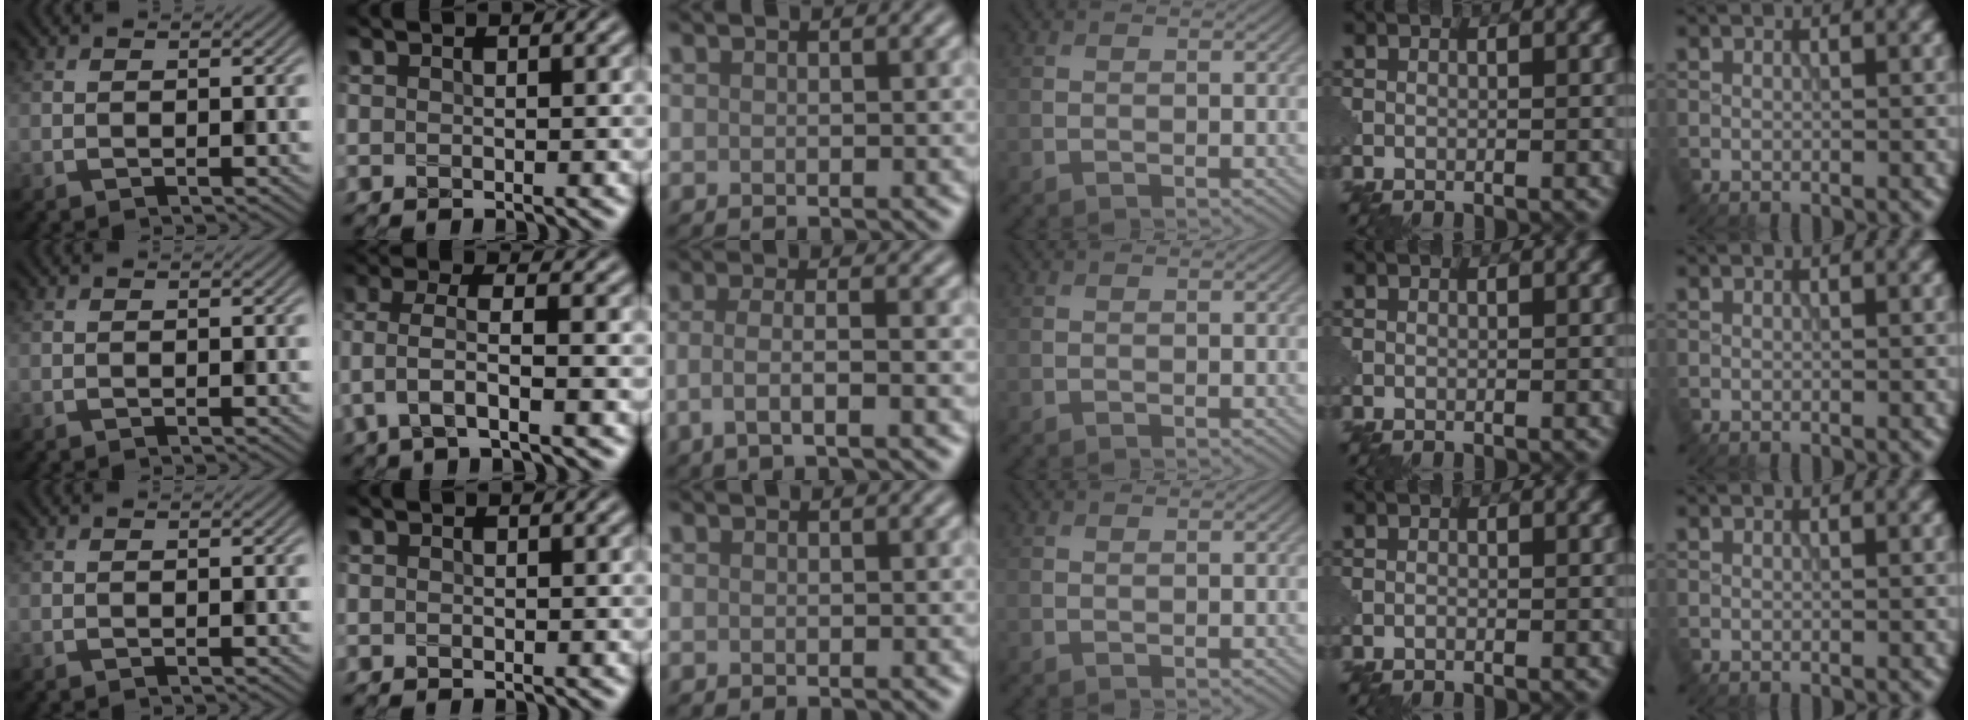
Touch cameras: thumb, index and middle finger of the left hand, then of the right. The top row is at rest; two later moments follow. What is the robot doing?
{"motion": "extract", "object": "pin"}